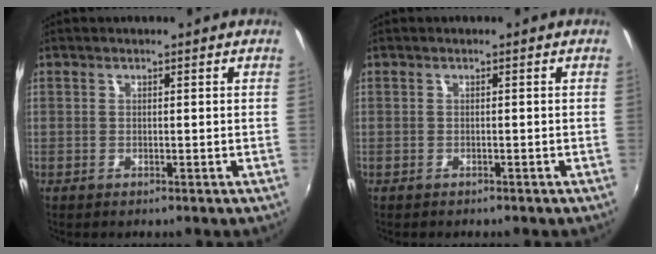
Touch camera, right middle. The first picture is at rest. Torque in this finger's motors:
{"motor_torque": [-0.19, -0.05, -0.06, 0.00]}